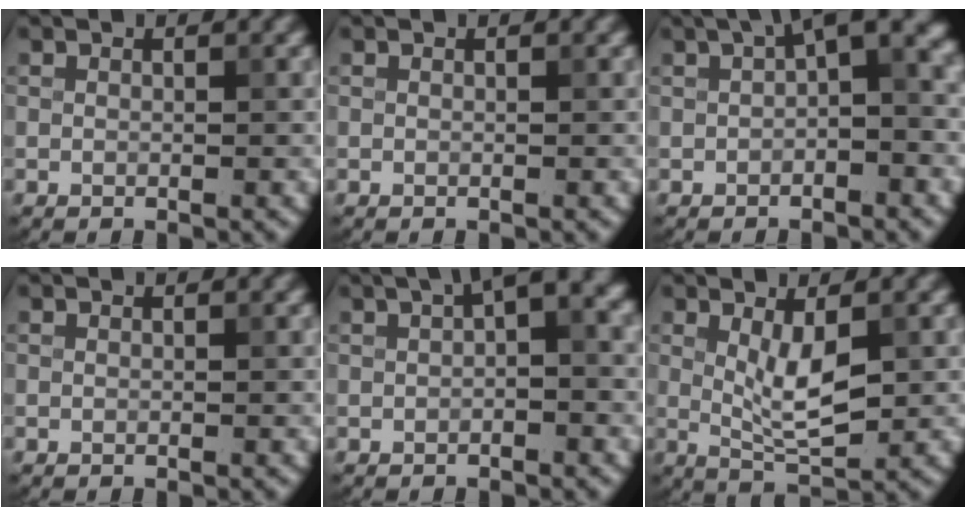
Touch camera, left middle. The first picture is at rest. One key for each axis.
{"total": 0.0}
{"total": 5.7, "fx": 1.3, "fy": 2.3, "fz": 5.0, "tx": -0.055, "ty": 0.019, "tz": 0.010}
{"total": 0.0}
{"total": 3.7, "fx": 1.2, "fy": 1.2, "fz": 3.3, "tx": -0.038, "ty": 0.017, "tz": 0.009}
{"total": 4.0, "fx": 0.7, "fy": 1.3, "fz": 3.7, "tx": -0.072, "ty": -0.008, "tz": 0.018}